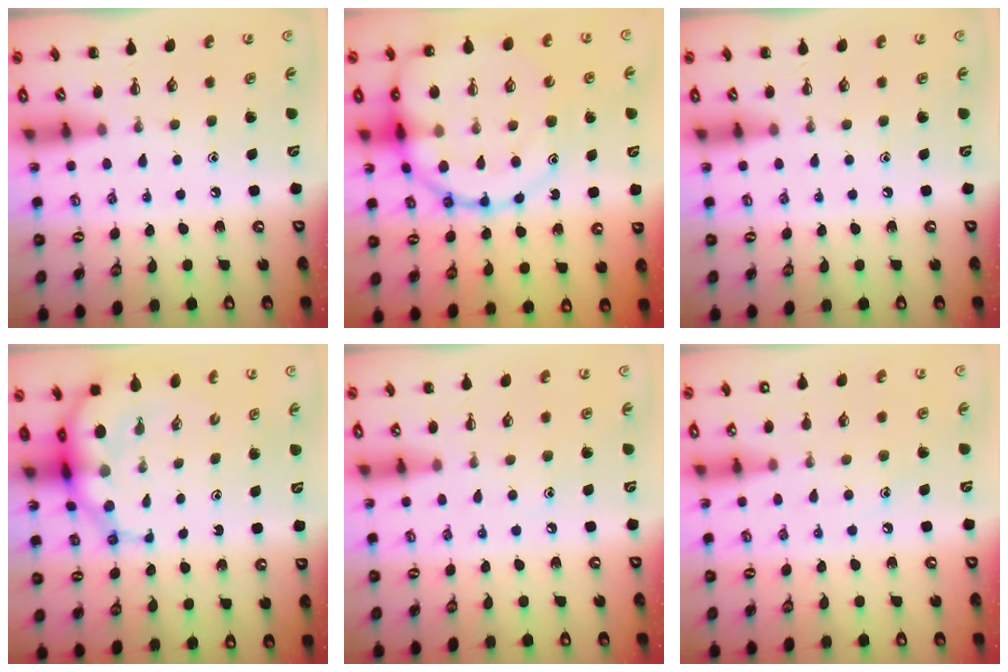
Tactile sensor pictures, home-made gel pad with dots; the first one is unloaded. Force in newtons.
{"total": 23.2, "press": 23.0, "slide": 3.4}
{"total": 0.0}
{"total": 8.7, "press": 8.3, "slide": 2.4}
{"total": 5.1, "press": 4.8, "slide": 1.5}
{"total": 7.3, "press": 7.1, "slide": 1.8}